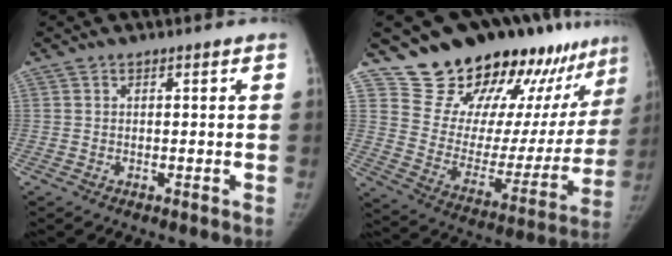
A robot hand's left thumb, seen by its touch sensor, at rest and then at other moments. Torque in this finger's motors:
{"motor_torque": [0.70, 0.83, 0.67, -2.09, 0.06]}